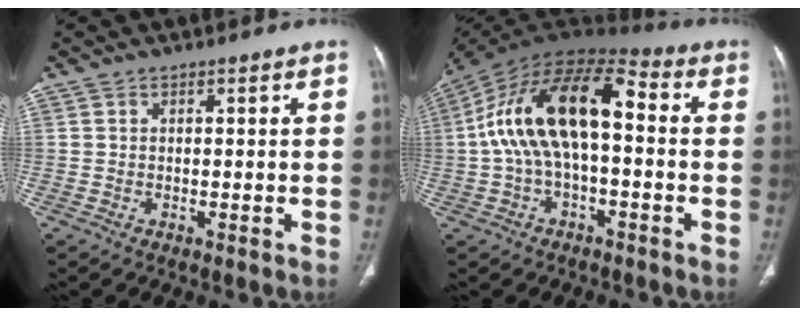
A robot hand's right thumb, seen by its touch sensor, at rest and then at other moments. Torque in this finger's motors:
{"motor_torque": [2.51, 2.51, 2.07, -0.70, 0.63]}